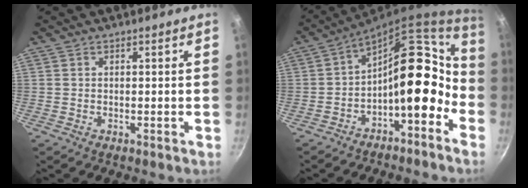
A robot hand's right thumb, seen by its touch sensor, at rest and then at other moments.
{"total": 14.9, "force": [-4.5, 8.4, 11.5], "torque": [-0.115, 0.077, -0.070]}